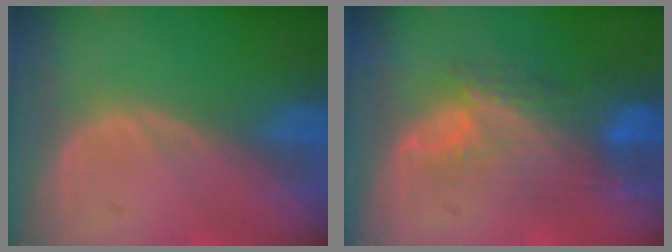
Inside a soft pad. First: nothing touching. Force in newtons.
{"total": 9.0, "press": 8.0, "slide": 4.1}